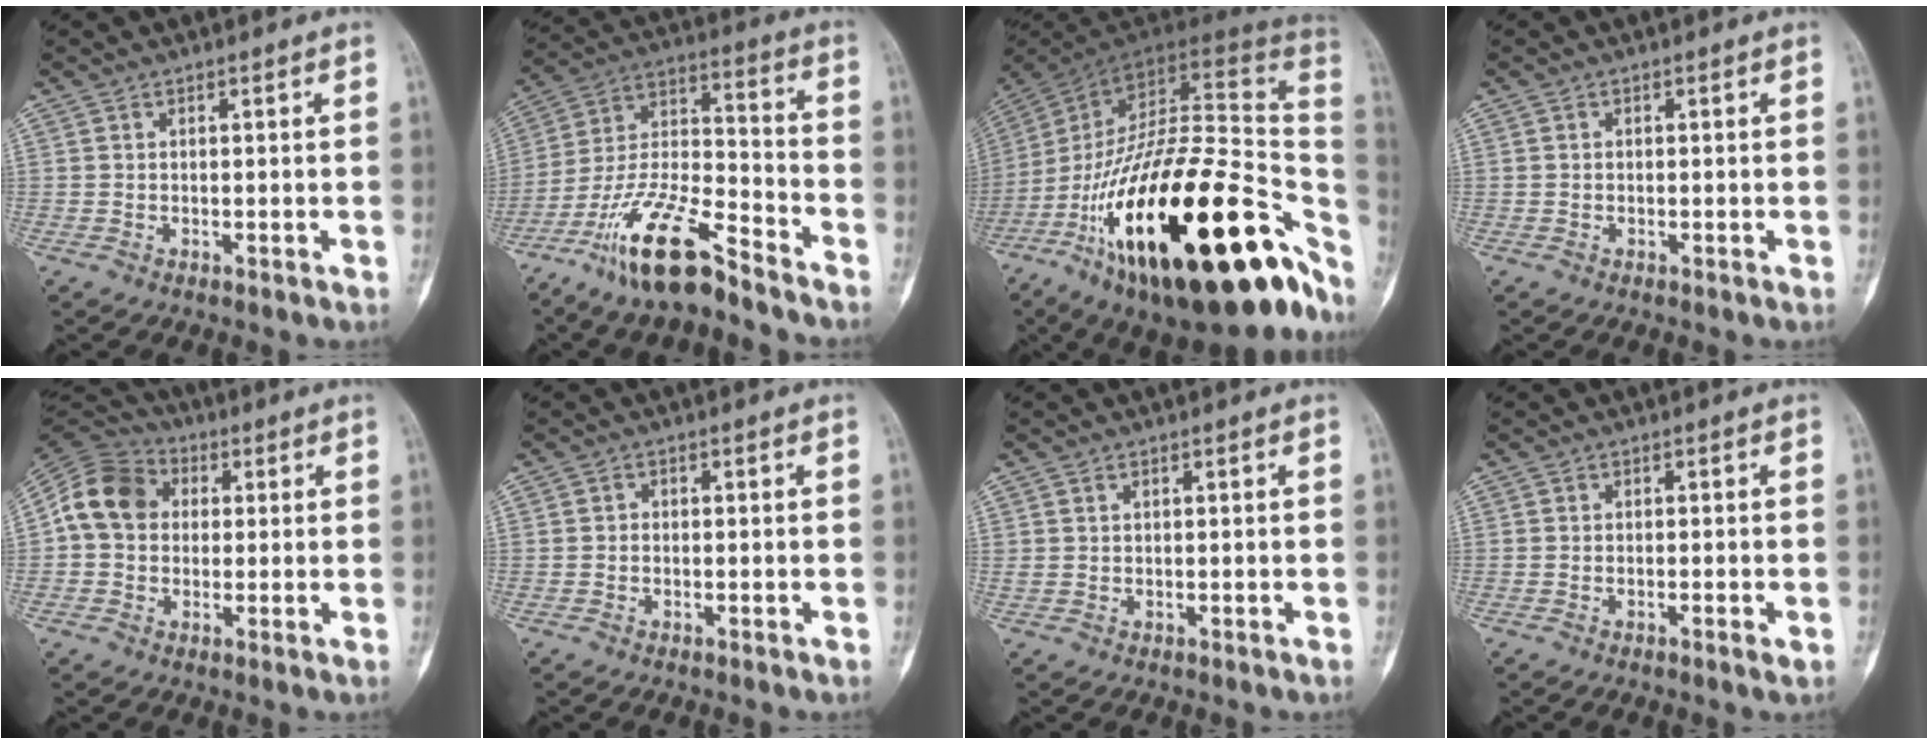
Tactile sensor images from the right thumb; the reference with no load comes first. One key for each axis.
{"total": 16.3, "fx": -11.9, "fy": 4.0, "fz": 10.4, "tx": -0.198, "ty": 0.074, "tz": -0.222}
{"total": 42.9, "fx": -14.8, "fy": 17.2, "fz": 36.4, "tx": -0.485, "ty": 0.066, "tz": -0.234}
{"total": 0.0}
{"total": 11.5, "fx": 1.5, "fy": 9.5, "fz": 6.4, "tx": -0.102, "ty": 0.024, "tz": 0.013}
{"total": 0.8, "fx": -0.1, "fy": 0.7, "fz": 0.4, "tx": -0.001, "ty": 0.003, "tz": -0.005}
{"total": 1.0, "fx": 0.5, "fy": 0.6, "fz": 0.5, "tx": -0.009, "ty": 0.002, "tz": 0.011}
{"total": 1.4, "fx": -0.6, "fy": 0.2, "fz": 1.2, "tx": -0.022, "ty": -0.002, "tz": -0.010}